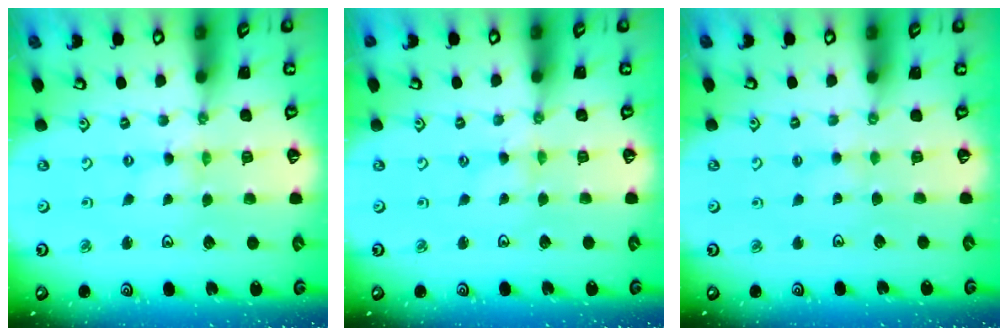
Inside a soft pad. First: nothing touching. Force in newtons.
{"total": 0.0}
{"total": 1.6, "press": 1.6, "slide": 0.3}